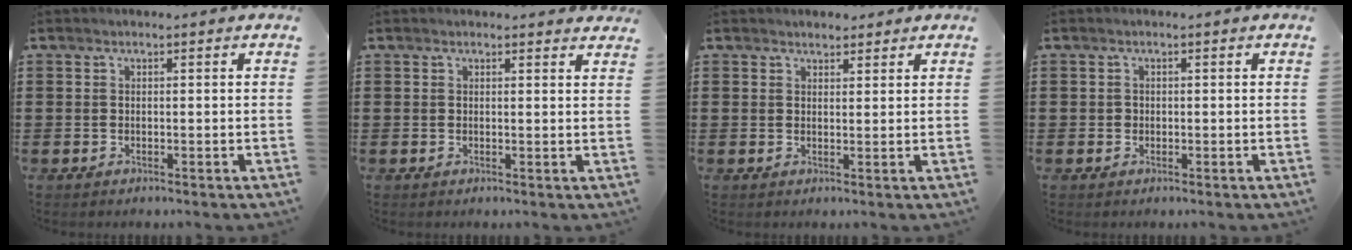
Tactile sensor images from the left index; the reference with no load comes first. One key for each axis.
{"total": 1.1, "fx": 1.1, "fy": 0.2, "fz": 0.2, "tx": 0.002, "ty": -0.001, "tz": 0.019}
{"total": 1.8, "fx": 1.7, "fy": 0.7, "fz": 0.0, "tx": -0.004, "ty": 0.006, "tz": 0.033}
{"total": 0.7, "fx": 0.1, "fy": 0.7, "fz": 0.2, "tx": -0.006, "ty": 0.005, "tz": 0.001}